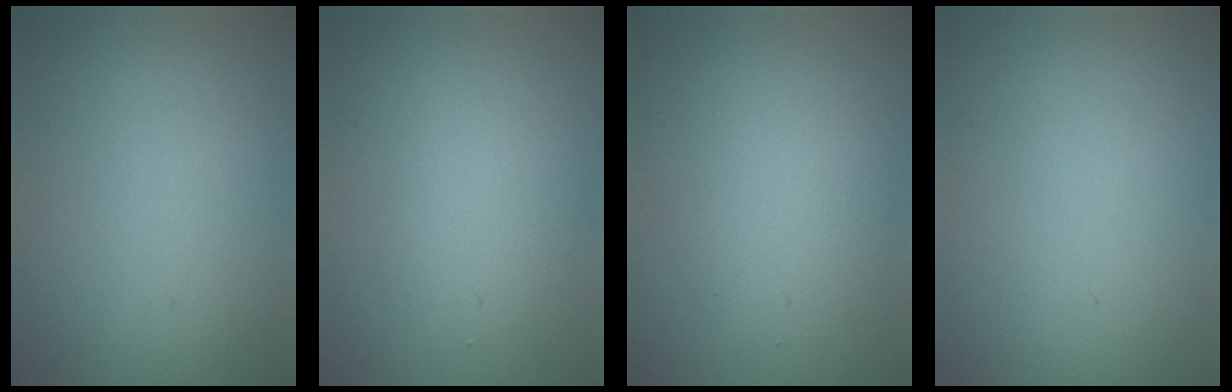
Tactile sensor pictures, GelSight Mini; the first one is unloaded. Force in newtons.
{"total": 2.4, "press": 2.4, "slide": 0.1}
{"total": 2.7, "press": 2.7, "slide": 0.2}
{"total": 0.0}